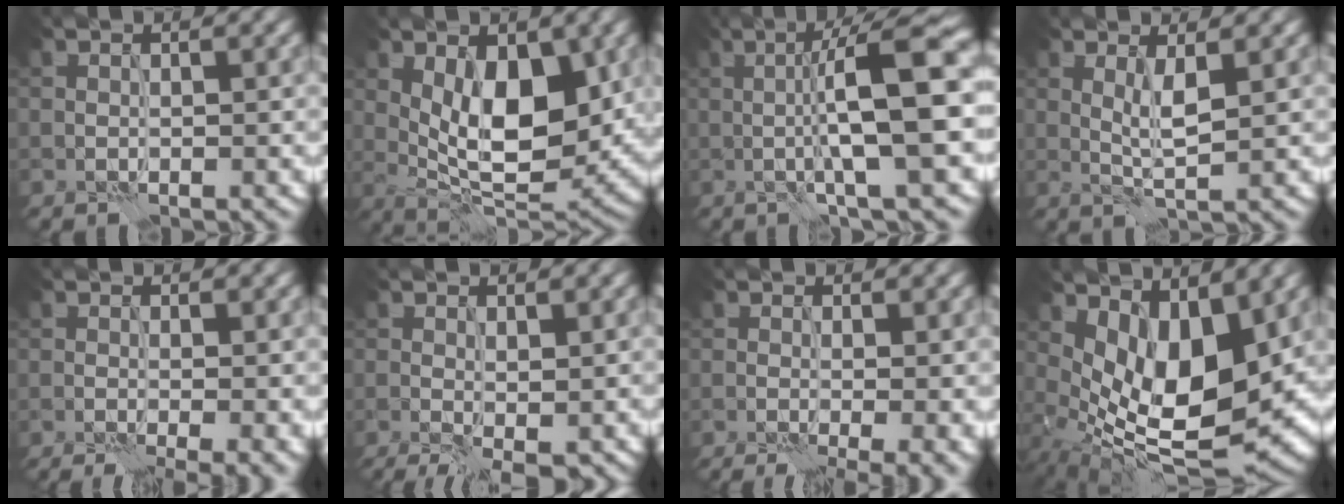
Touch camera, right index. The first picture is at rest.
{"total": 9.1, "force": [1.4, 4.1, 8.0], "torque": [-0.117, -0.005, 0.021]}
{"total": 9.5, "force": [0.2, 1.3, 9.4], "torque": [-0.130, 0.016, -0.005]}
{"total": 2.4, "force": [0.4, 0.2, 2.3], "torque": [-0.044, -0.005, 0.009]}
{"total": 5.4, "force": [-1.6, 1.6, 4.9], "torque": [-0.051, -0.013, -0.014]}
{"total": 3.9, "force": [-1.0, 1.2, 3.5], "torque": [-0.063, -0.009, -0.016]}
{"total": 6.6, "force": [-1.8, 2.2, 5.9], "torque": [-0.053, -0.009, -0.019]}
{"total": 10.9, "force": [1.4, 5.3, 9.4], "torque": [-0.162, -0.027, 0.032]}